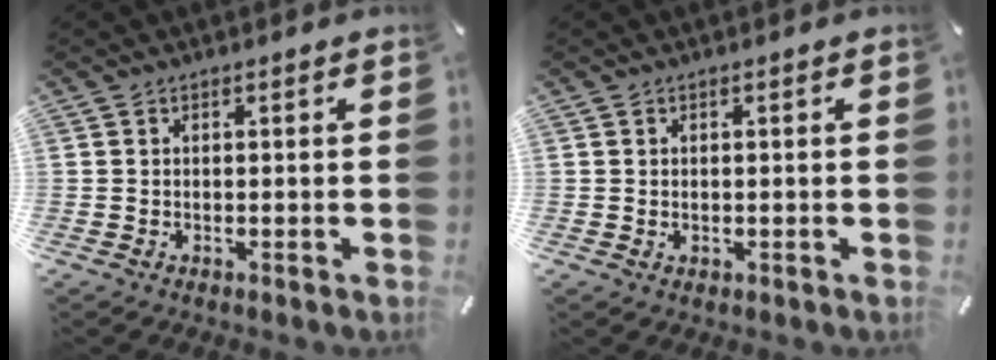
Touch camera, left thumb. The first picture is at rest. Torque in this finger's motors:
{"motor_torque": [0.16, 0.23, -0.02, 0.10, 0.04]}